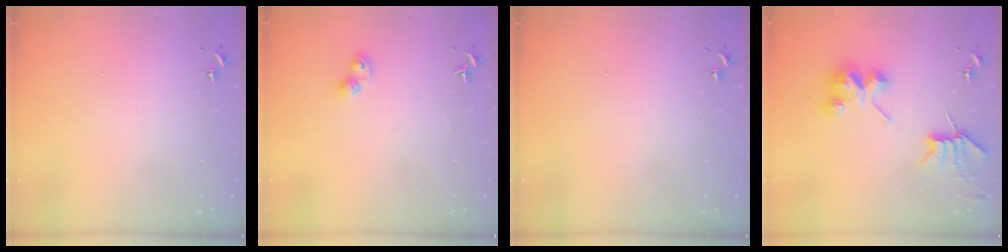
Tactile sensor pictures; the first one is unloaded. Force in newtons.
{"total": 5.7, "press": 5.6, "slide": 0.6}
{"total": 0.0}
{"total": 7.9, "press": 7.9, "slide": 0.4}